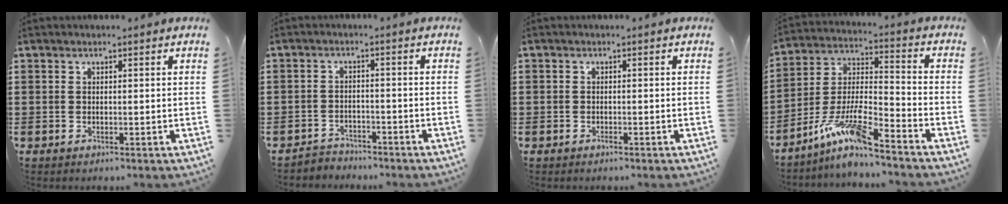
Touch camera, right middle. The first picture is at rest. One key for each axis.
{"total": 2.8, "fx": -2.7, "fy": 0.7, "fz": -0.4, "tx": -0.002, "ty": 0.000, "tz": -0.060}
{"total": 0.8, "fx": -0.6, "fy": 0.4, "fz": 0.1, "tx": -0.003, "ty": 0.001, "tz": -0.013}
{"total": 9.8, "fx": -7.8, "fy": 0.9, "fz": 5.9, "tx": -0.137, "ty": -0.009, "tz": -0.157}